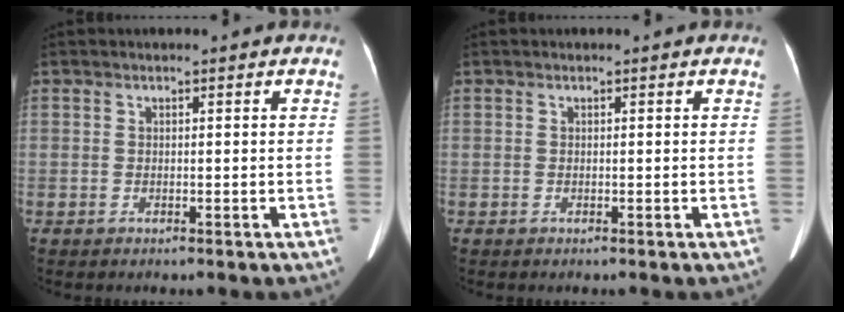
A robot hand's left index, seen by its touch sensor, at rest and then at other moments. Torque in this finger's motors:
{"motor_torque": [0.00, 0.00, 0.00, 0.00]}